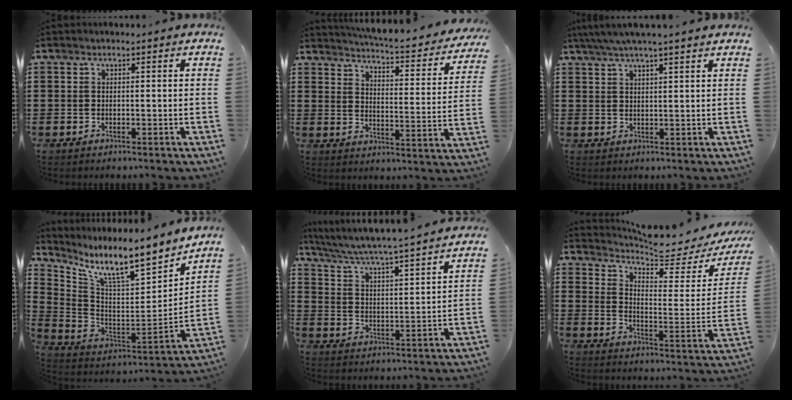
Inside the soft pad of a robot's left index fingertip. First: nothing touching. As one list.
[{"total": 4.6, "force": [4.4, -0.3, 1.4], "torque": [-0.044, -0.043, 0.066]}, {"total": 3.5, "force": [3.0, 0.1, 1.8], "torque": [-0.040, -0.002, 0.054]}, {"total": 9.4, "force": [7.2, 1.1, 5.9], "torque": [-0.121, -0.067, 0.111]}, {"total": 4.0, "force": [3.6, -0.6, 1.5], "torque": [-0.050, -0.037, 0.049]}, {"total": 5.5, "force": [5.2, -0.3, 1.8], "torque": [-0.049, -0.053, 0.082]}]